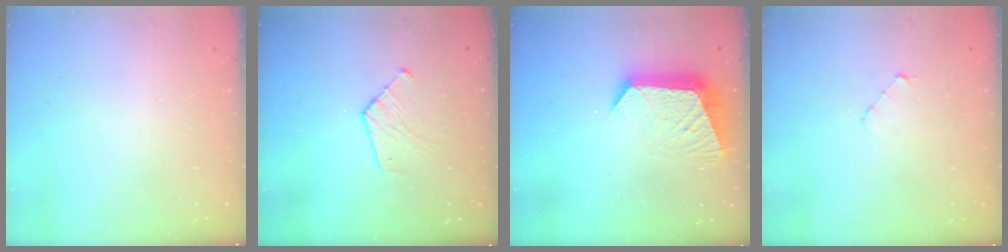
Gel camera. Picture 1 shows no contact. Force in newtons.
{"total": 7.2, "press": 7.2, "slide": 0.5}
{"total": 11.8, "press": 11.7, "slide": 1.1}
{"total": 2.9, "press": 2.9, "slide": 0.3}